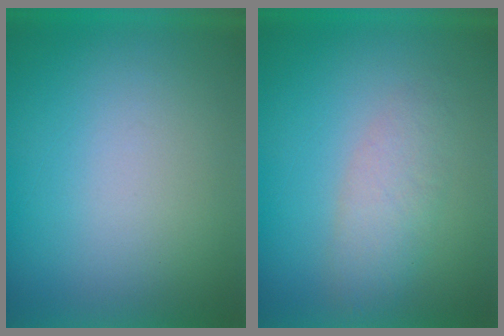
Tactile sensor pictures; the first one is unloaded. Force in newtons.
{"total": 2.9}